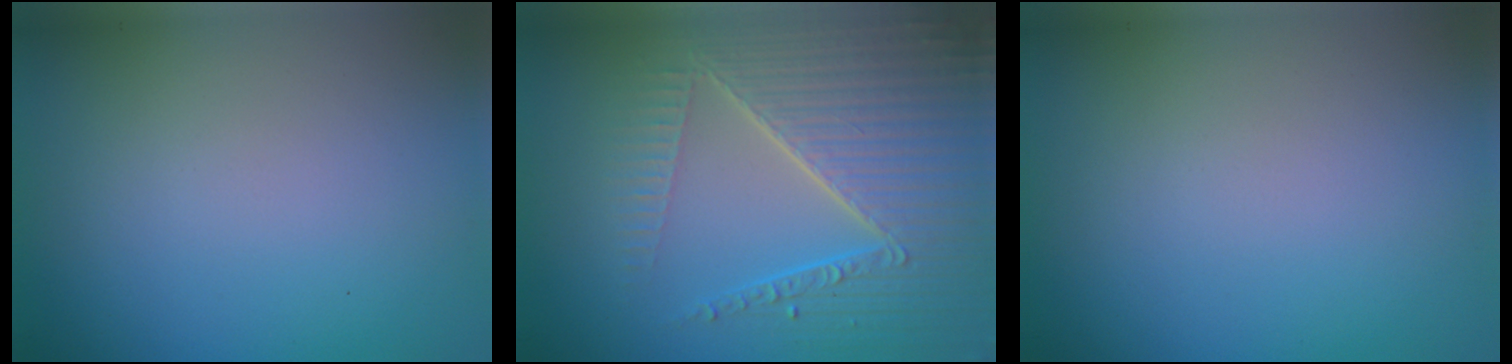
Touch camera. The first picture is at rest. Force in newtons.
{"total": 7.0, "press": 5.4, "slide": 4.4}
{"total": 0.0}